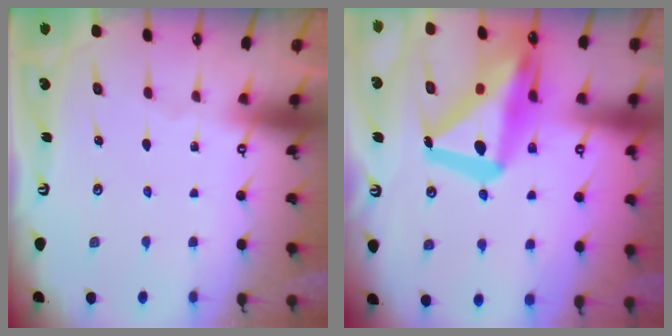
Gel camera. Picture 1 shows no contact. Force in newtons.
{"total": 24.0, "press": 23.9, "slide": 2.4}